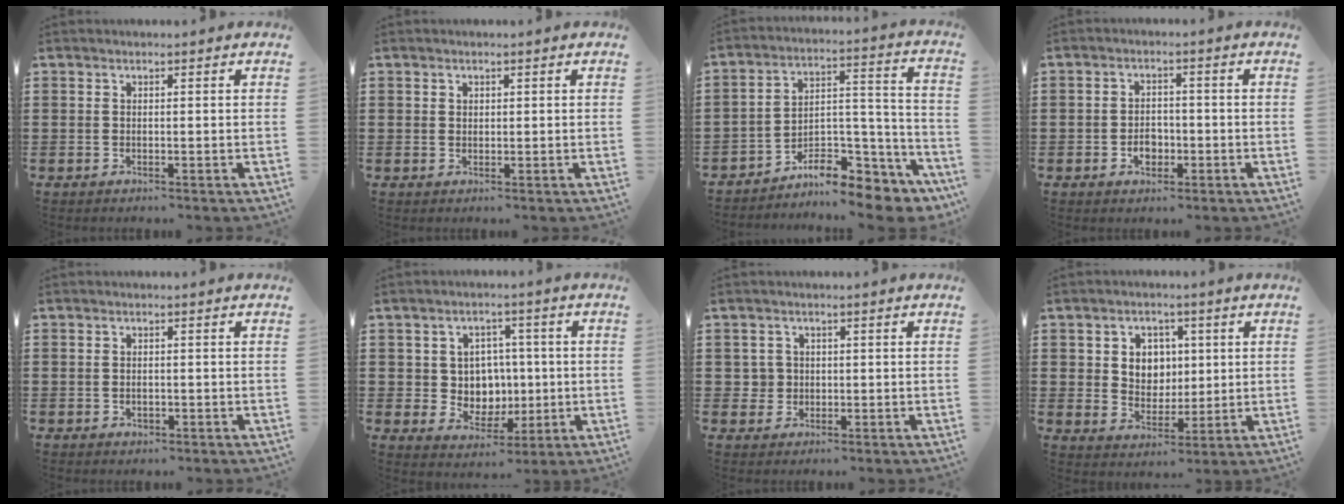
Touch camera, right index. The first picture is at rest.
{"total": 0.9, "force": [0.5, 0.7, 0.2], "torque": [-0.006, 0.002, 0.011]}
{"total": 8.8, "force": [-7.4, 3.6, 3.1], "torque": [-0.038, 0.027, -0.135]}
{"total": 3.4, "force": [-1.3, 2.4, 2.1], "torque": [-0.033, 0.000, -0.026]}
{"total": 1.0, "force": [-0.3, 0.7, 0.7], "torque": [-0.015, 0.002, -0.007]}
{"total": 5.7, "force": [0.7, 5.4, 1.8], "torque": [-0.043, 0.006, 0.012]}
{"total": 2.5, "force": [-0.1, 2.4, 0.4], "torque": [-0.020, 0.010, -0.005]}
{"total": 5.3, "force": [1.4, 4.8, 1.7], "torque": [-0.041, 0.011, 0.019]}